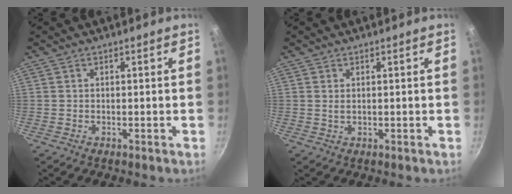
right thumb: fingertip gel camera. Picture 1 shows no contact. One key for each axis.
{"total": 1.0, "fx": 0.3, "fy": 0.5, "fz": 0.8, "tx": -0.015, "ty": 0.001, "tz": 0.005}